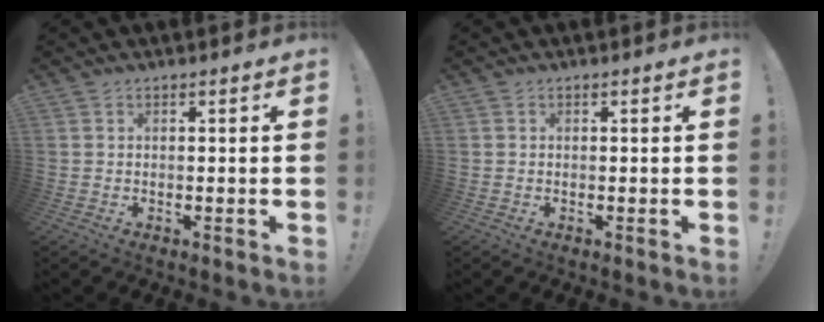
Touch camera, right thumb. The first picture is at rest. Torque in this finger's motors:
{"motor_torque": [-0.17, -0.10, -0.11, 0.05, -0.03]}